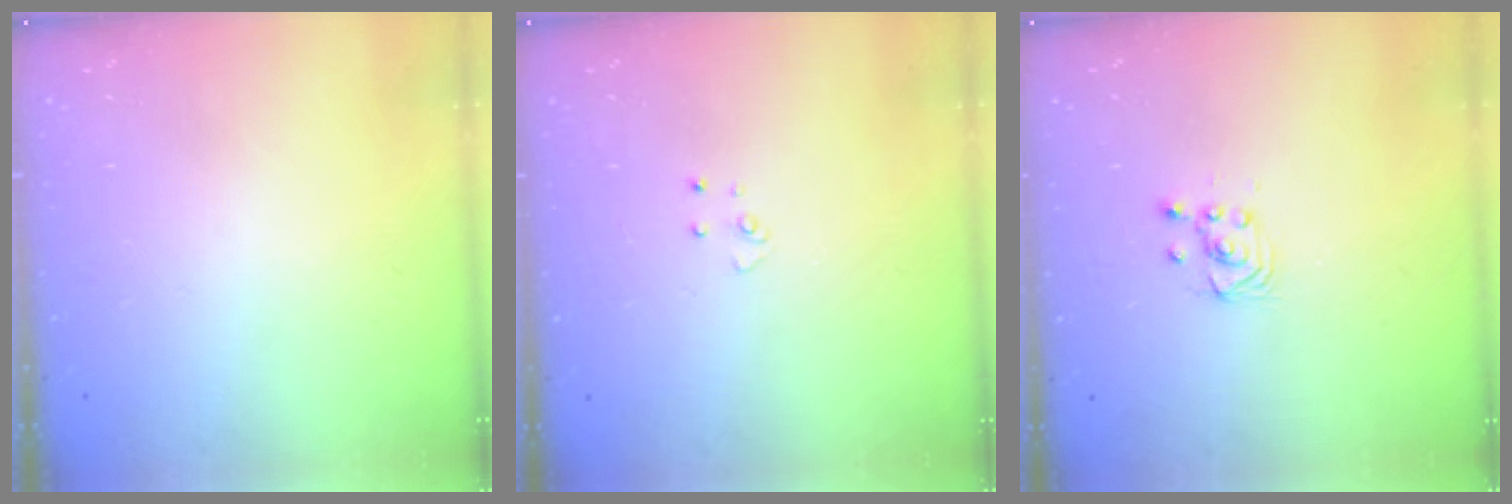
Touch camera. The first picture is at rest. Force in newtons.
{"total": 2.9, "press": 2.9, "slide": 0.2}
{"total": 2.5, "press": 2.2, "slide": 1.1}